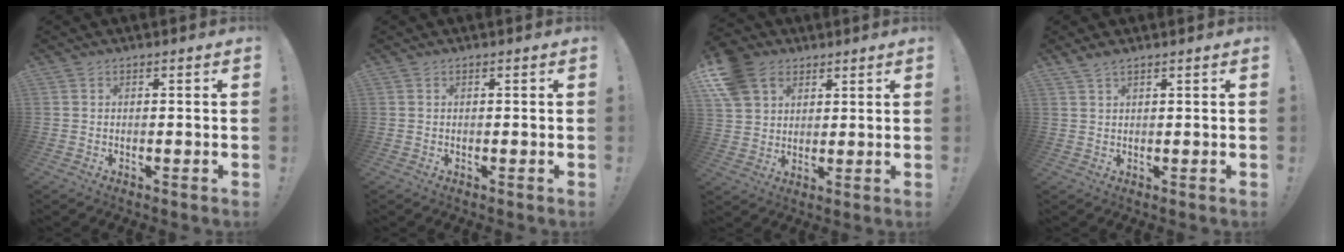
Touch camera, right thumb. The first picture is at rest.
{"total": 0.0}
{"total": 11.6, "force": [6.0, 8.7, 4.7], "torque": [-0.106, -0.027, 0.122]}
{"total": 2.0, "force": [1.7, 0.2, 1.0], "torque": [-0.028, -0.007, 0.033]}